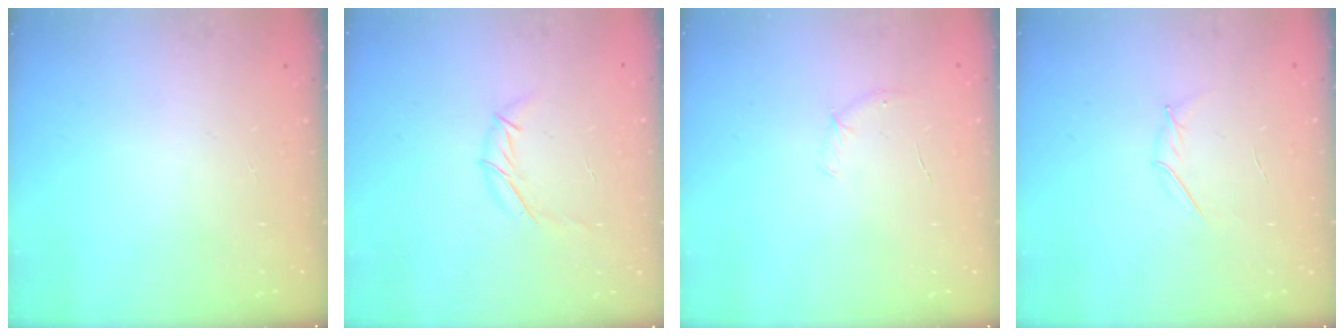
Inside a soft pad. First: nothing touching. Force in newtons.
{"total": 5.6, "press": 5.6, "slide": 0.8}
{"total": 4.2, "press": 4.1, "slide": 1.2}
{"total": 2.9, "press": 2.8, "slide": 0.9}